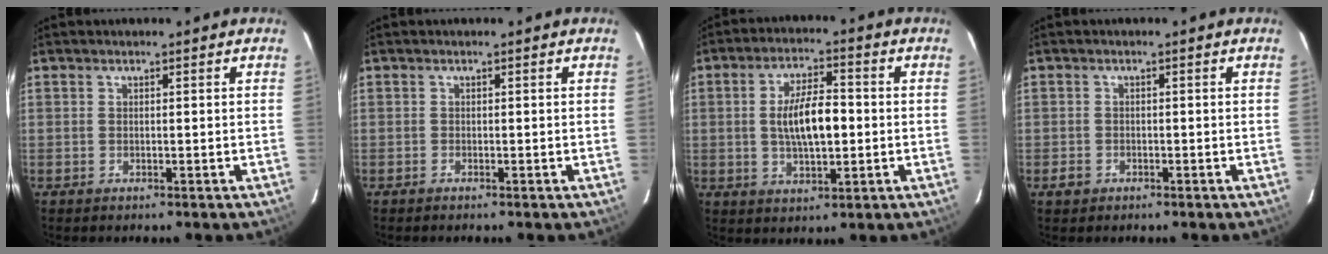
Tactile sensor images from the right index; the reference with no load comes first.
{"total": 0.0}
{"total": 9.4, "force": [-0.3, 3.7, 8.7], "torque": [-0.162, 0.005, 0.000]}
{"total": 2.1, "force": [-1.0, 1.8, 0.4], "torque": [-0.010, 0.004, -0.013]}